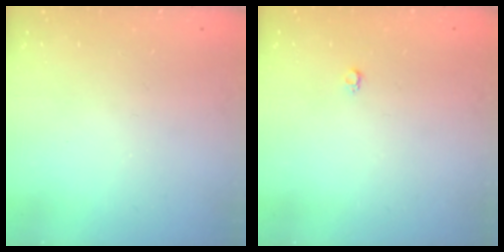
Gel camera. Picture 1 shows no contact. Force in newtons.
{"total": 2.6, "press": 2.6, "slide": 0.4}